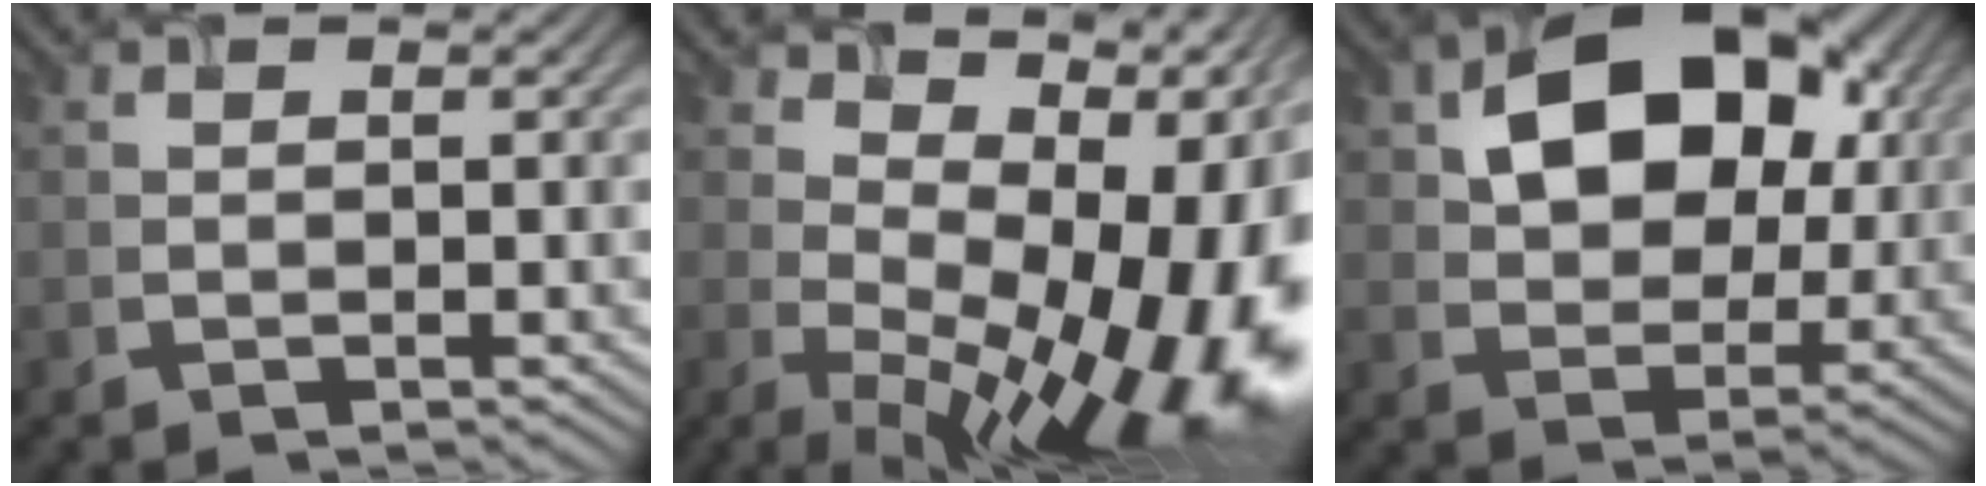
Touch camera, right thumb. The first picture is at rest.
{"total": 16.6, "force": [1.4, 8.4, 14.3], "torque": [-0.164, -0.011, 0.053]}
{"total": 12.6, "force": [3.8, 8.6, 8.4], "torque": [-0.135, 0.012, 0.062]}